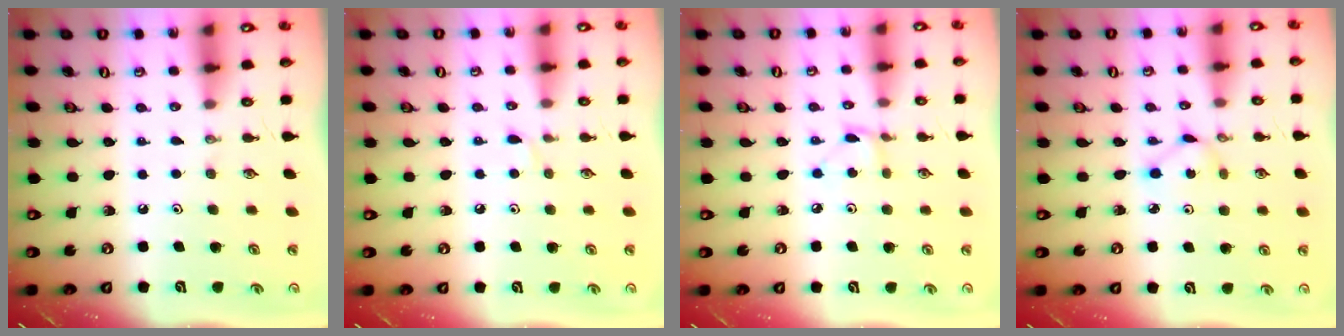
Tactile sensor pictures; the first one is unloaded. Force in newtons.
{"total": 2.9, "press": 2.8, "slide": 0.5}
{"total": 2.6, "press": 2.6, "slide": 0.1}
{"total": 2.8, "press": 2.8, "slide": 0.3}